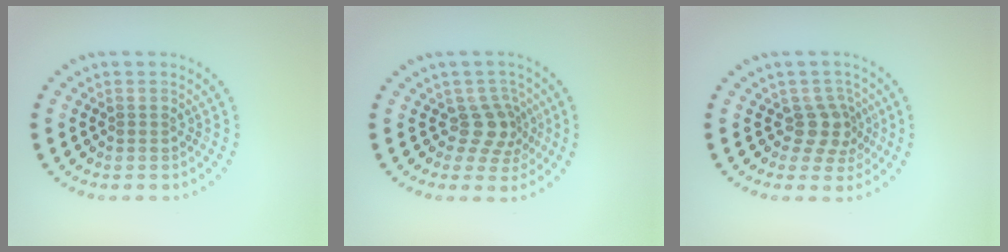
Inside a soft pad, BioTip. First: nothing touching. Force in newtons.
{"total": 2.9, "press": 2.1, "slide": 2.0}
{"total": 2.6, "press": 2.0, "slide": 1.8}